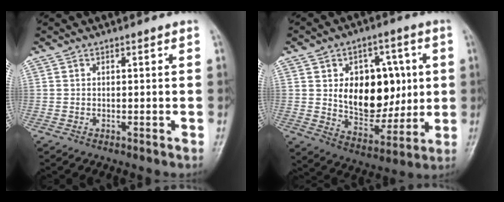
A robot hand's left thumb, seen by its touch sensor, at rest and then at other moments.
{"total": 16.8, "force": [2.0, 11.5, 12.2], "torque": [-0.121, -0.008, 0.041]}